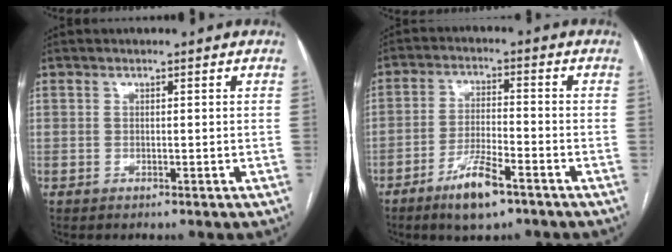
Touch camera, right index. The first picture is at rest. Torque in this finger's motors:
{"motor_torque": [0.43, -0.41, 0.38, 0.08]}